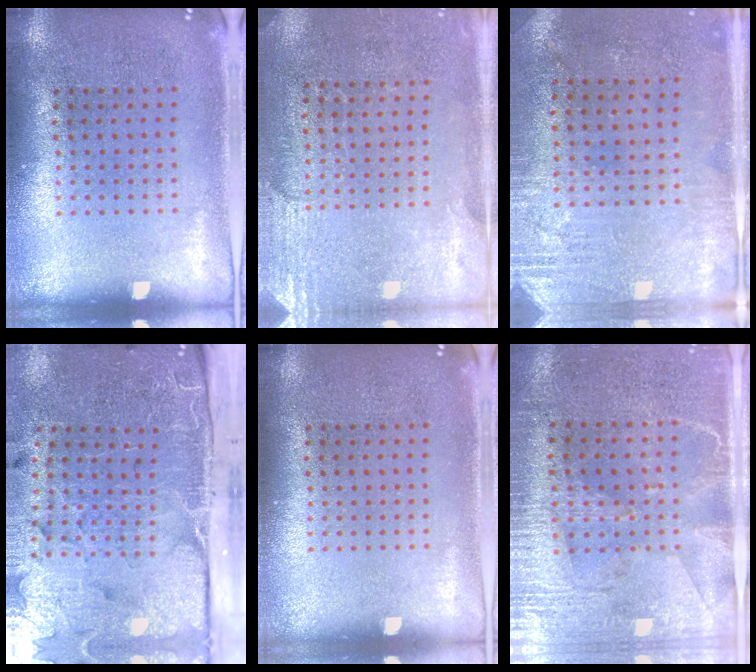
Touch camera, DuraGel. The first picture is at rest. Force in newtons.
{"total": 2.7, "press": 2.4, "slide": 1.3}
{"total": 2.8, "press": 2.5, "slide": 1.4}
{"total": 5.1, "press": 3.9, "slide": 3.3}
{"total": 0.0}
{"total": 3.0, "press": 2.7, "slide": 1.3}